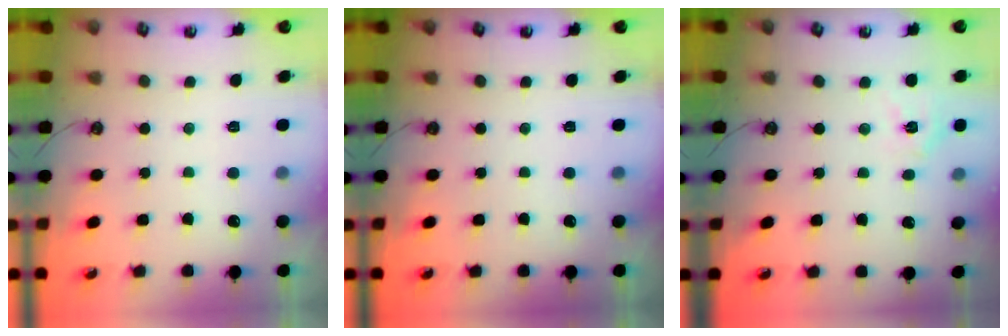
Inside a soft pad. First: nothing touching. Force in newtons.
{"total": 0.0}
{"total": 7.8, "press": 7.8, "slide": 0.9}